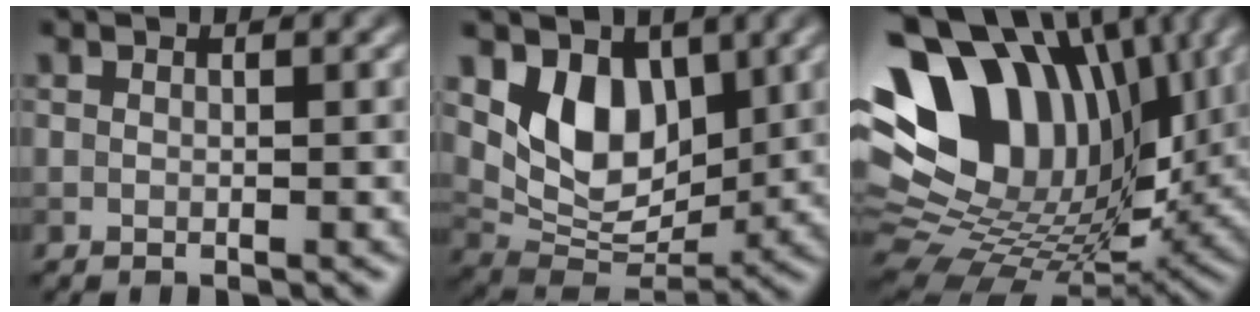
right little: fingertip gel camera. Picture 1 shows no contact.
{"total": 6.6, "force": [2.5, 4.4, 4.2], "torque": [-0.069, -0.019, 0.045]}
{"total": 15.6, "force": [4.5, 10.8, 10.3], "torque": [-0.208, 0.015, 0.081]}